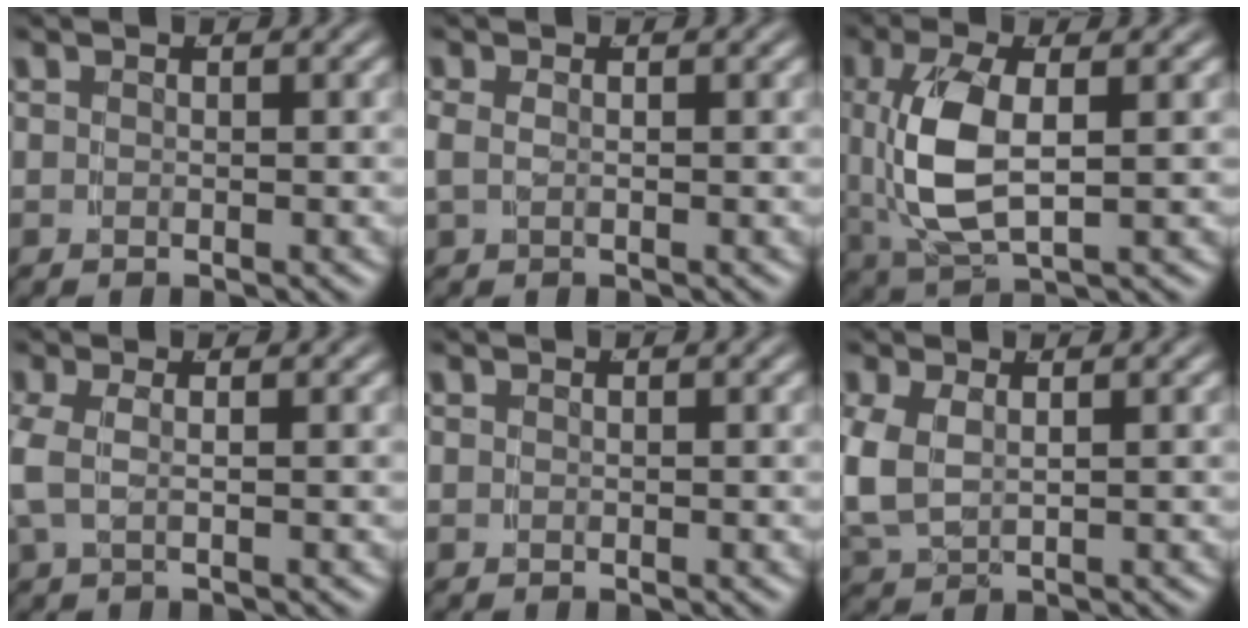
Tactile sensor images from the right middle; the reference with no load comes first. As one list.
[{"total": 1.2, "force": [0.0, 0.7, 1.0], "torque": [-0.027, -0.002, 0.005]}, {"total": 6.3, "force": [0.4, 2.9, 5.6], "torque": [-0.138, -0.009, 0.022]}, {"total": 2.5, "force": [0.1, 1.0, 2.3], "torque": [-0.064, 0.000, 0.006]}, {"total": 0.0}, {"total": 3.7, "force": [0.3, 2.7, 2.5], "torque": [-0.078, -0.009, 0.018]}]